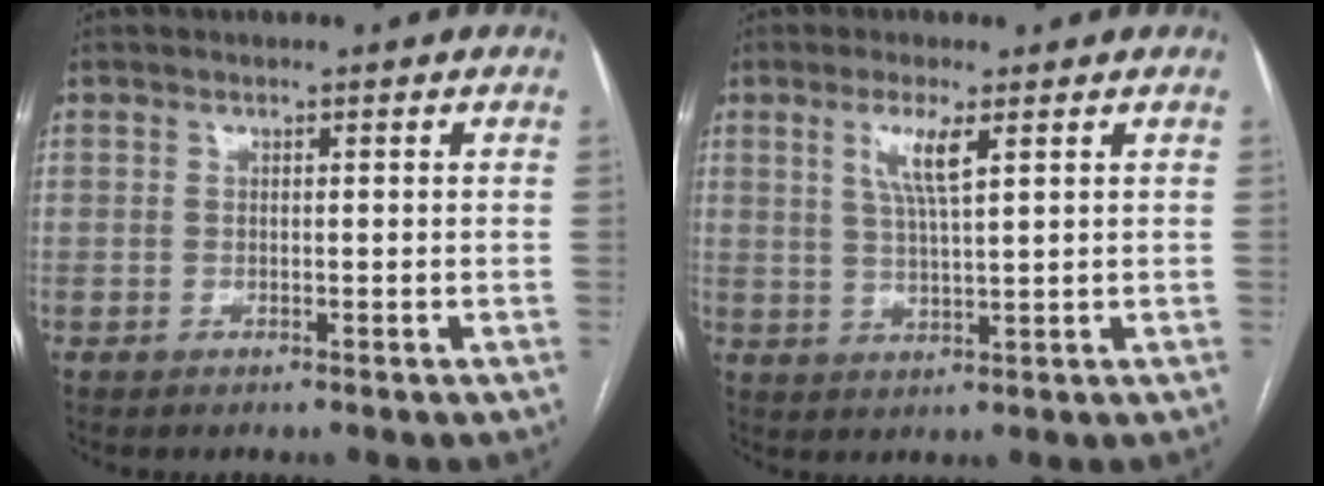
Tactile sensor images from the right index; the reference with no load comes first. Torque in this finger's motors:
{"motor_torque": [0.84, 0.31, 0.46, 0.14]}